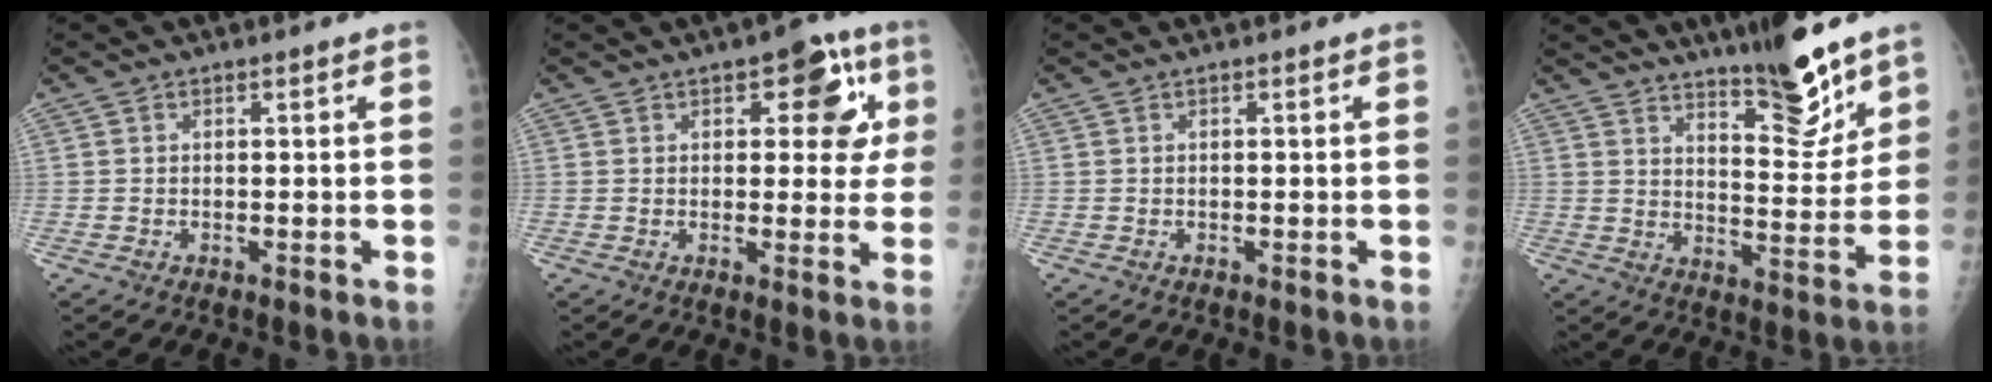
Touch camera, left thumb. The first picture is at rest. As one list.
[{"total": 9.9, "force": [3.5, 5.0, 7.8], "torque": [-0.046, -0.002, 0.032]}, {"total": 0.0}, {"total": 12.4, "force": [9.4, 2.9, 7.5], "torque": [-0.082, -0.073, 0.149]}]